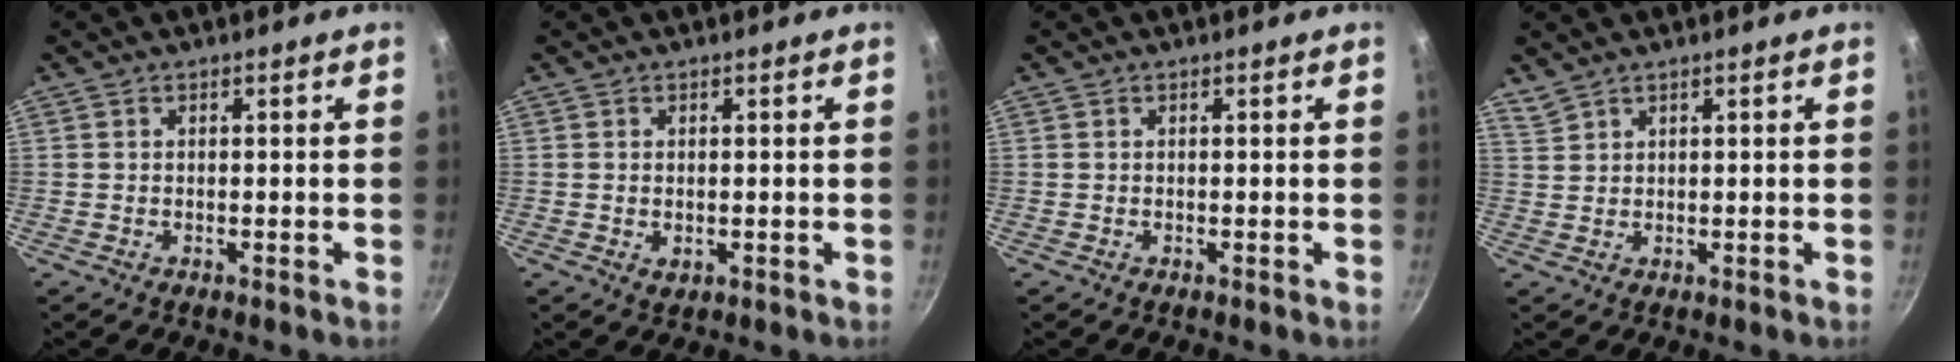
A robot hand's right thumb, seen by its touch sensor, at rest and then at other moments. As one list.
[{"total": 1.6, "force": [0.0, 1.1, 1.1], "torque": [-0.018, -0.002, 0.002]}, {"total": 0.0}, {"total": 2.1, "force": [1.9, 0.6, 0.4], "torque": [-0.010, 0.001, 0.047]}]